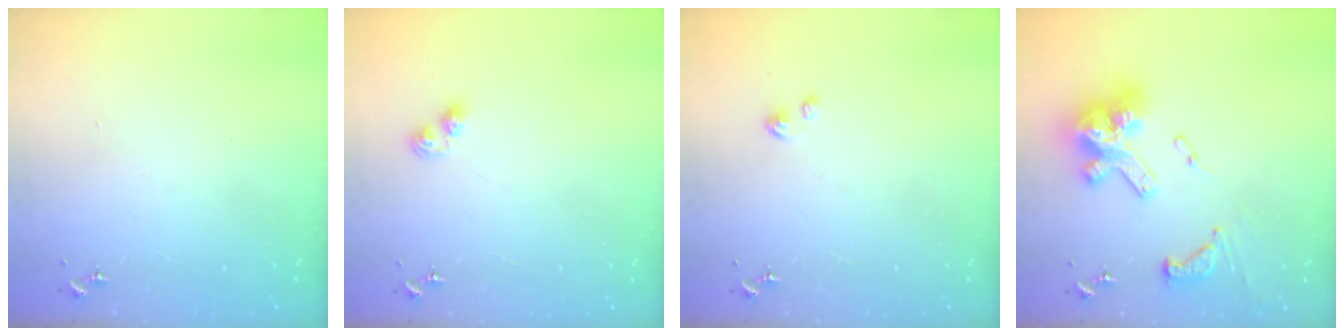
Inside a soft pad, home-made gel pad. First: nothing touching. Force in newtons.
{"total": 5.6, "press": 5.6, "slide": 0.6}
{"total": 2.7, "press": 2.7, "slide": 0.3}
{"total": 20.1, "press": 20.0, "slide": 1.8}